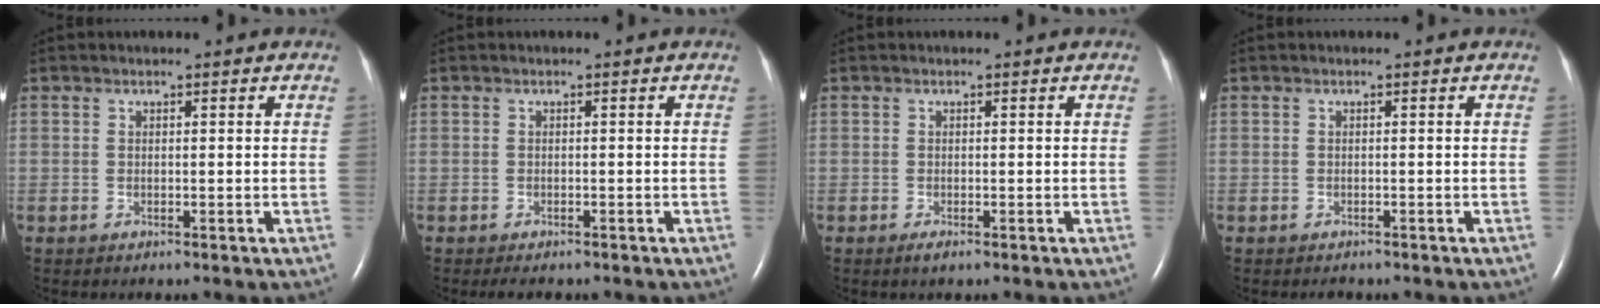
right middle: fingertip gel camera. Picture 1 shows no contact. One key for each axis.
{"total": 1.9, "fx": -1.6, "fy": 0.6, "fz": 0.8, "tx": -0.013, "ty": -0.004, "tz": -0.015}
{"total": 0.9, "fx": -0.6, "fy": 0.2, "fz": 0.7, "tx": -0.015, "ty": -0.003, "tz": -0.009}
{"total": 0.8, "fx": -0.7, "fy": 0.3, "fz": 0.1, "tx": -0.006, "ty": -0.002, "tz": -0.009}